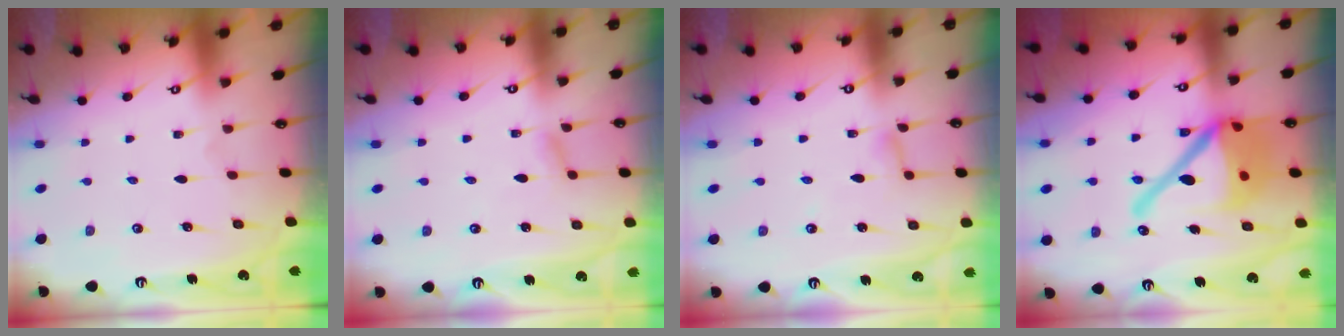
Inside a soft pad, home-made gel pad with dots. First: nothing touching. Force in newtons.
{"total": 4.5, "press": 4.5, "slide": 0.3}
{"total": 2.4, "press": 2.4, "slide": 0.2}
{"total": 18.8, "press": 18.5, "slide": 3.3}